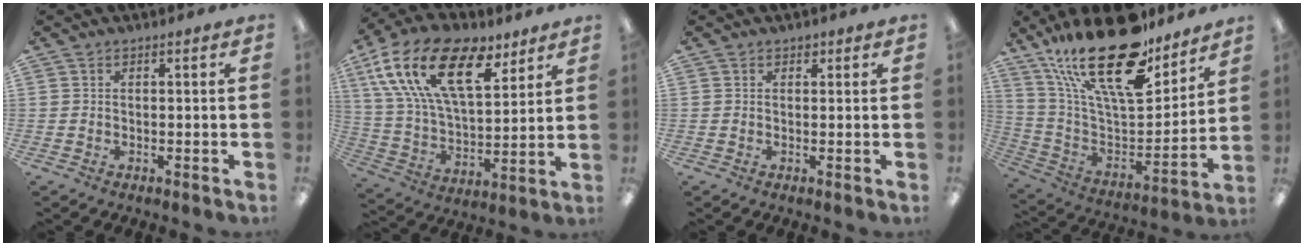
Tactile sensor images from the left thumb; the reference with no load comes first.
{"total": 23.2, "force": [12.3, 11.8, 15.7], "torque": [-0.298, -0.052, 0.216]}
{"total": 1.4, "force": [0.8, 1.0, 0.4], "torque": [-0.001, -0.002, 0.014]}
{"total": 28.1, "force": [18.6, 10.4, 18.3], "torque": [-0.333, -0.115, 0.316]}